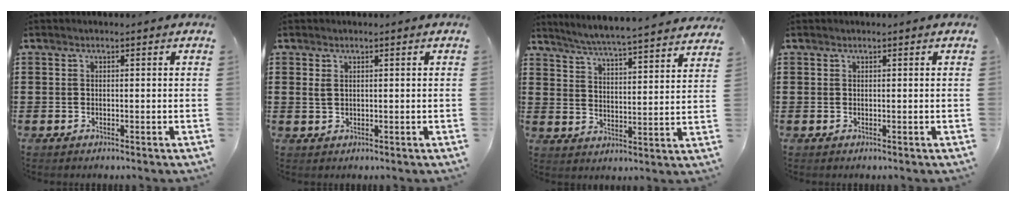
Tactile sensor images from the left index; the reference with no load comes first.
{"total": 1.3, "force": [0.5, 0.7, 0.9], "torque": [-0.021, 0.004, 0.010]}
{"total": 5.3, "force": [5.1, -0.9, 1.1], "torque": [-0.046, -0.043, 0.083]}
{"total": 0.0}